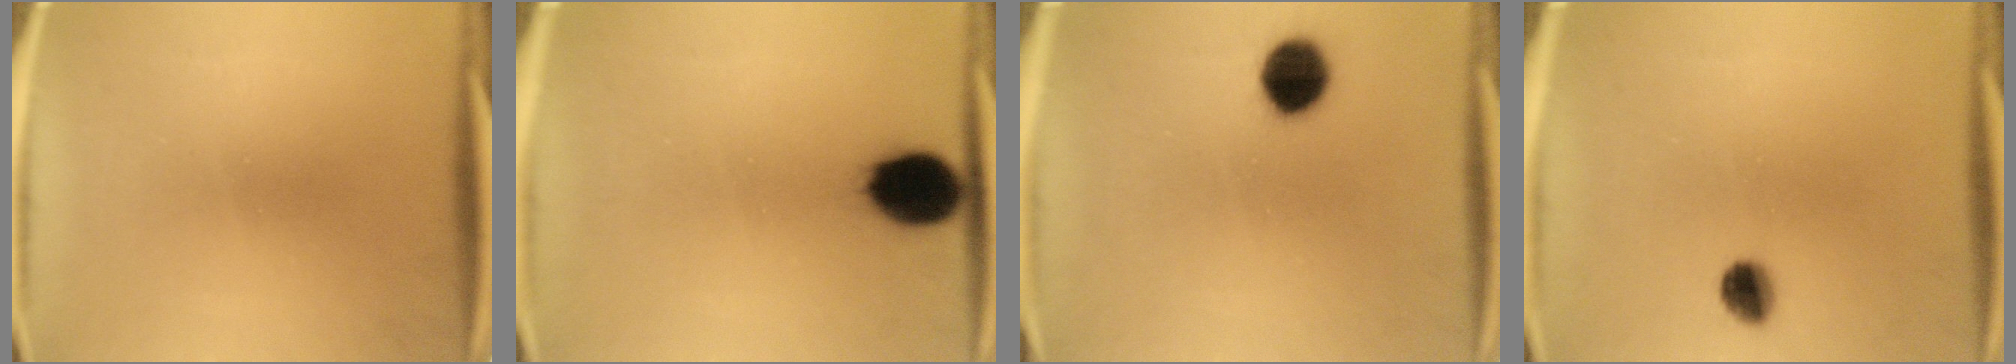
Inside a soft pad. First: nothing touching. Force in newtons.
{"total": 11.2}
{"total": 8.8}
{"total": 4.2}